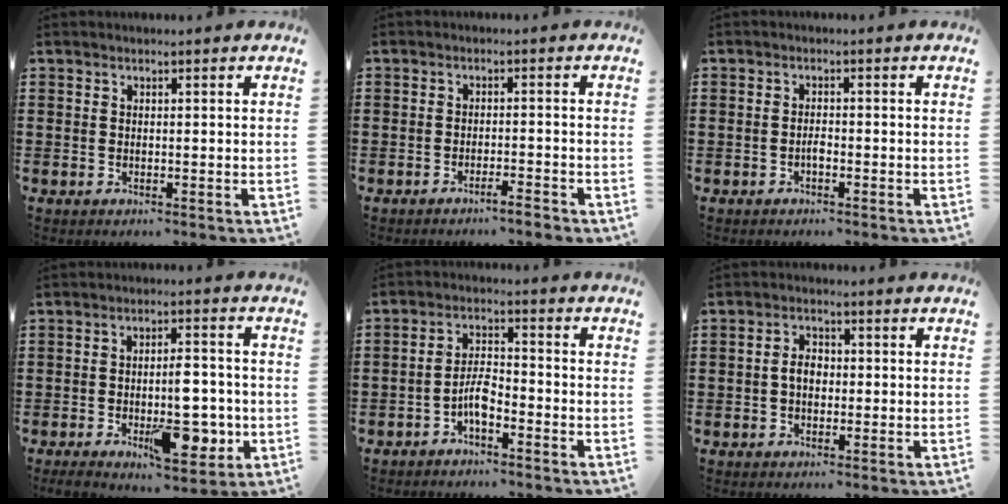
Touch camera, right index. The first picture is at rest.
{"total": 2.3, "force": [-2.1, -0.2, 1.0], "torque": [-0.016, 0.000, -0.041]}
{"total": 1.3, "force": [-0.8, 0.4, 1.0], "torque": [-0.022, -0.004, -0.014]}
{"total": 10.1, "force": [-3.1, 4.5, 8.5], "torque": [-0.113, -0.001, -0.046]}
{"total": 4.4, "force": [-2.5, 1.3, 3.4], "torque": [-0.084, -0.001, -0.054]}
{"total": 2.6, "force": [-0.3, 1.7, 2.0], "torque": [-0.047, 0.001, -0.009]}